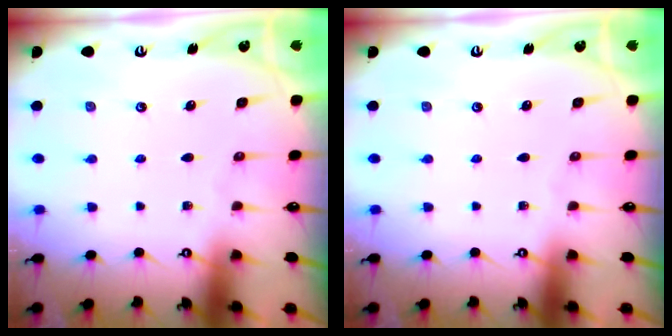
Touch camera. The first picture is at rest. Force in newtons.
{"total": 0.0}